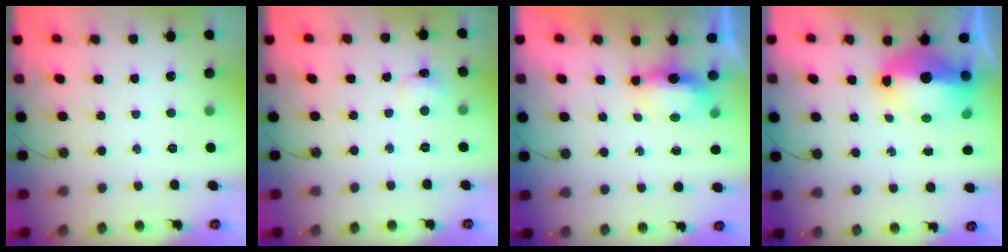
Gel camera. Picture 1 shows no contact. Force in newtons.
{"total": 3.2, "press": 3.2, "slide": 0.6}
{"total": 6.1, "press": 6.0, "slide": 0.5}
{"total": 14.9, "press": 14.8, "slide": 1.8}